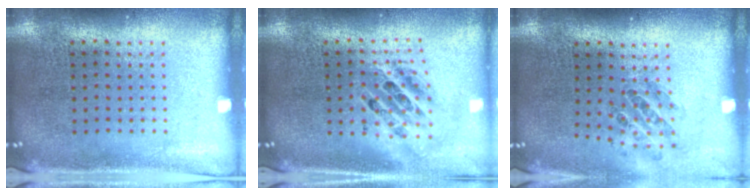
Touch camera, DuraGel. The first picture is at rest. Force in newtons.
{"total": 2.0, "press": 1.6, "slide": 1.2}
{"total": 0.9, "press": 0.9, "slide": 0.1}